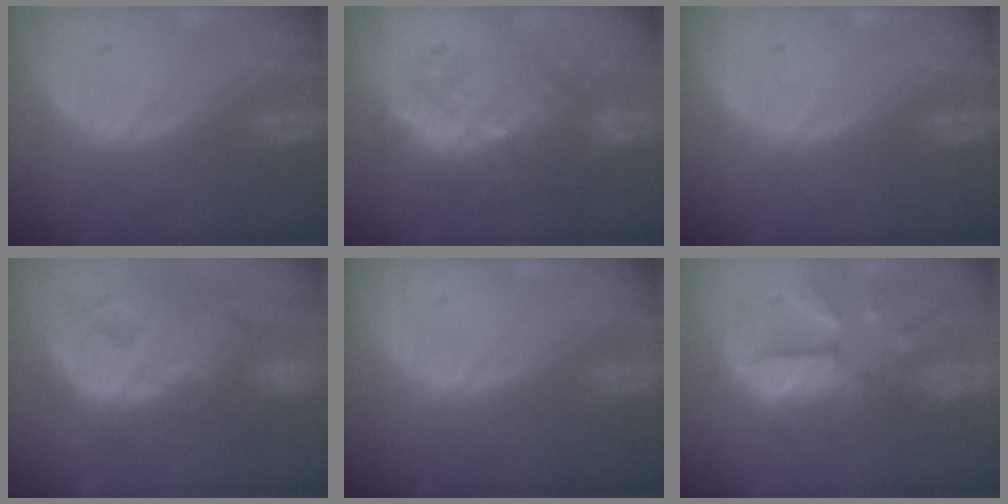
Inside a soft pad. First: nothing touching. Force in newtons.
{"total": 9.4, "press": 8.9, "slide": 2.8}
{"total": 0.0}
{"total": 13.3, "press": 11.4, "slide": 7.0}
{"total": 0.0}
{"total": 11.0, "press": 9.7, "slide": 5.3}